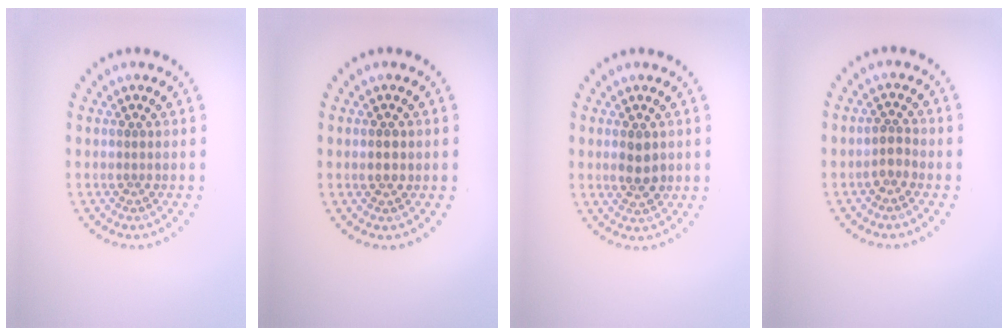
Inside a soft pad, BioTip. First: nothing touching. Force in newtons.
{"total": 0.9, "press": 0.9, "slide": 0.0}
{"total": 2.3, "press": 2.3, "slide": 0.1}
{"total": 1.4, "press": 1.1, "slide": 0.8}